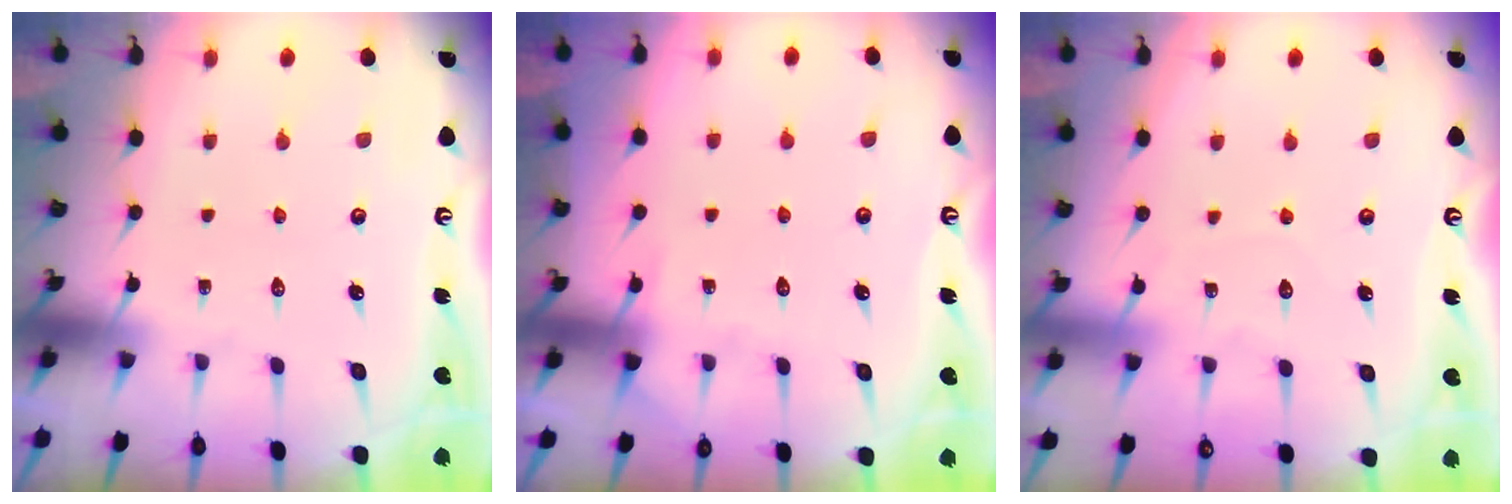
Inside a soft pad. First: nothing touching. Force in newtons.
{"total": 5.0, "press": 4.9, "slide": 0.6}
{"total": 3.7, "press": 3.7, "slide": 0.4}